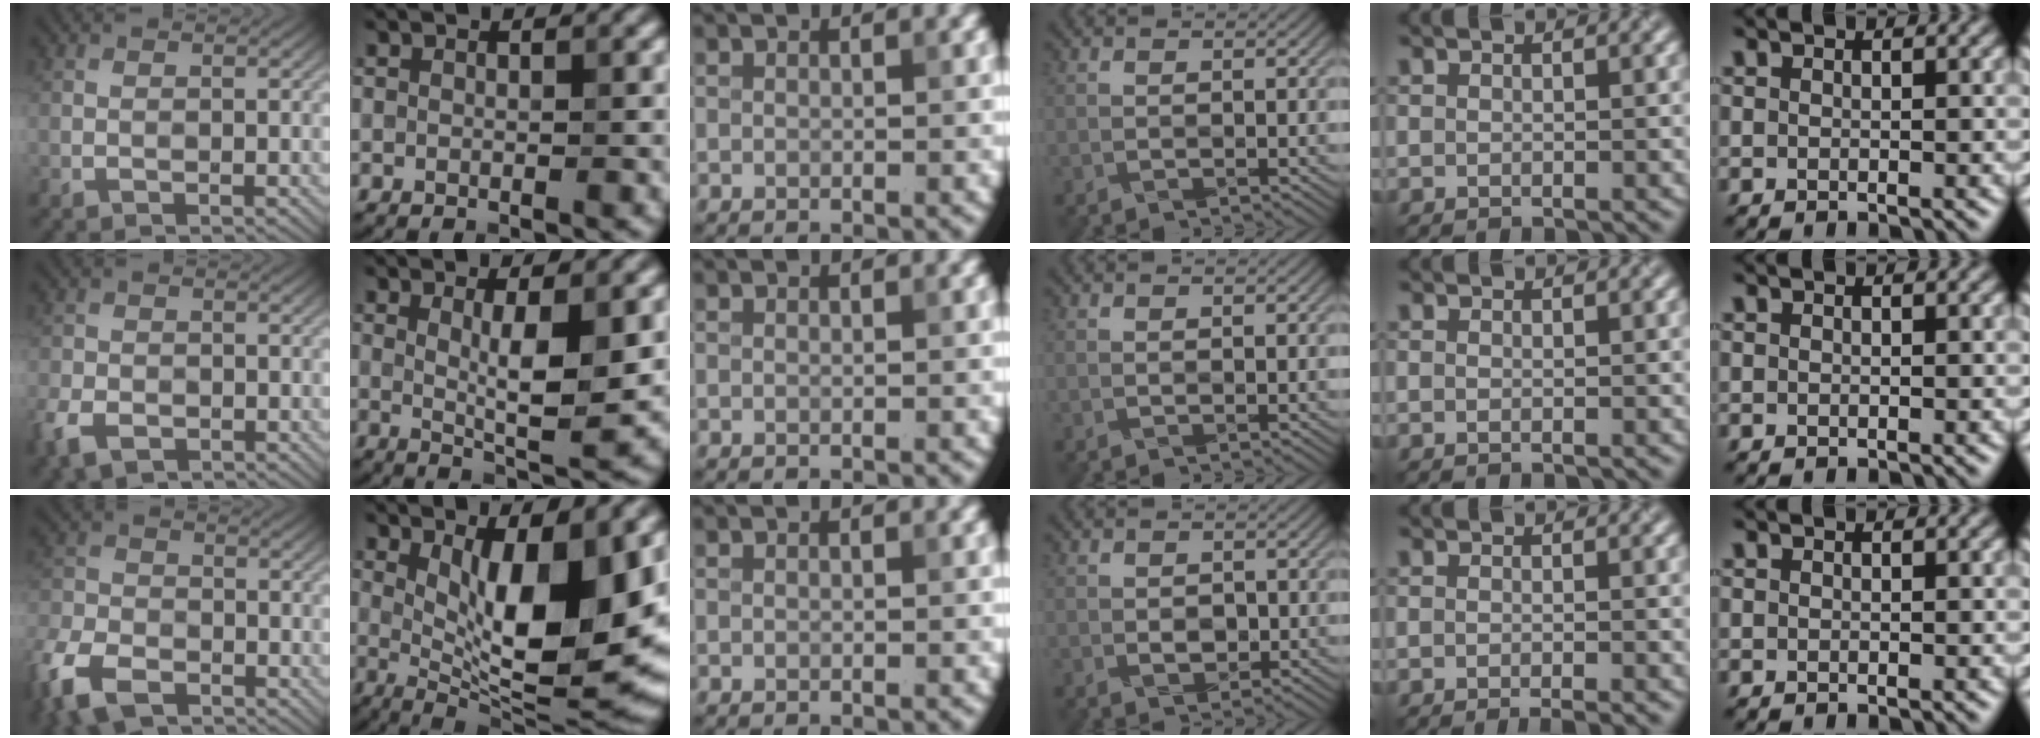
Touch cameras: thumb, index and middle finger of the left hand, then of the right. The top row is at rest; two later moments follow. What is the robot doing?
{"motion": "wrap", "object": "napkin"}